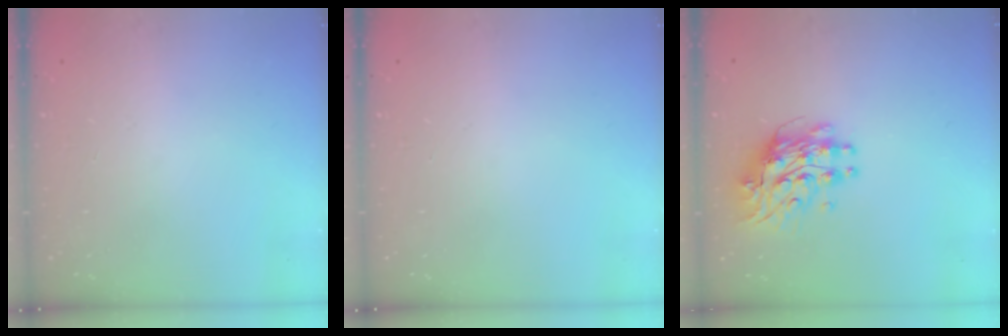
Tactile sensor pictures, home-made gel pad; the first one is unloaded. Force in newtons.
{"total": 0.0}
{"total": 9.8, "press": 9.7, "slide": 0.8}